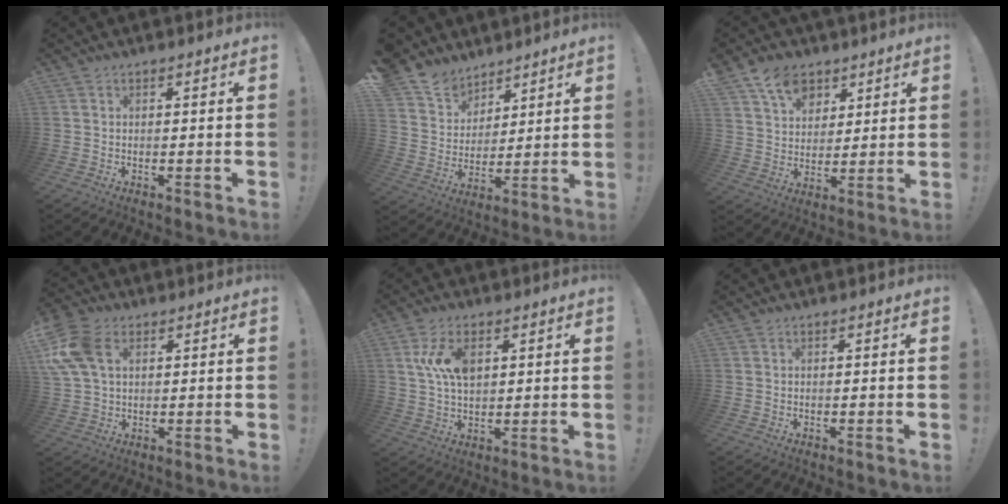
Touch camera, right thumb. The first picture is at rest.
{"total": 11.2, "force": [8.6, 7.0, 1.5], "torque": [-0.042, -0.070, 0.170]}
{"total": 11.6, "force": [7.1, 8.0, 4.6], "torque": [-0.076, -0.037, 0.138]}
{"total": 13.3, "force": [3.8, 8.9, 9.2], "torque": [-0.190, -0.003, 0.074]}
{"total": 10.0, "force": [3.2, 5.8, 7.5], "torque": [-0.143, -0.001, 0.059]}
{"total": 0.0}